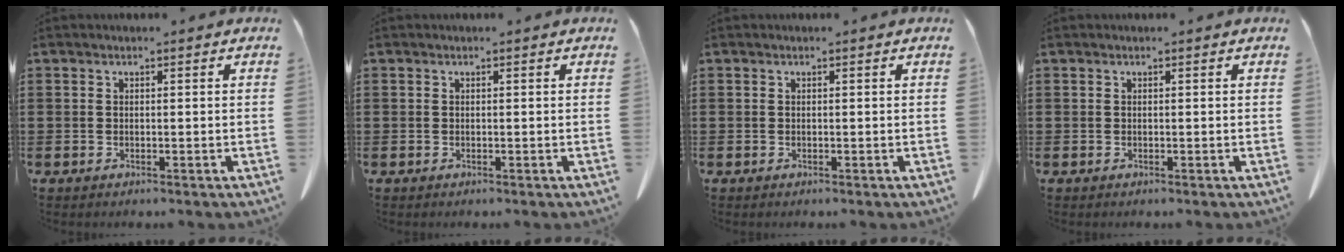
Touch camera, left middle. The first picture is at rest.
{"total": 0.0}
{"total": 0.0}
{"total": 0.0}